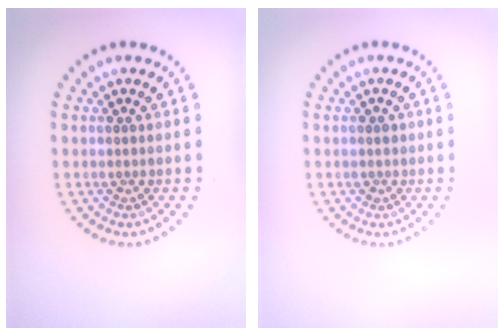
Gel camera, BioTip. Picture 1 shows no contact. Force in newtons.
{"total": 0.8, "press": 0.8, "slide": 0.2}